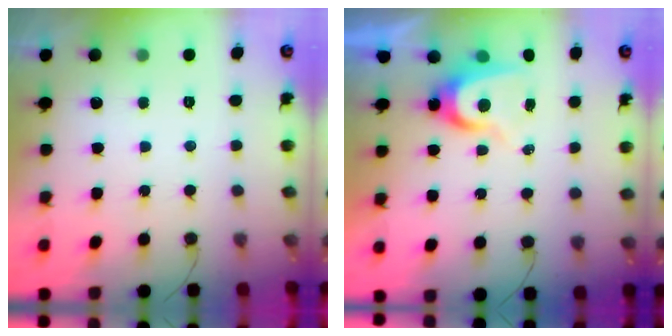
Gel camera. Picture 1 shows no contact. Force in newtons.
{"total": 7.7, "press": 7.7, "slide": 0.4}